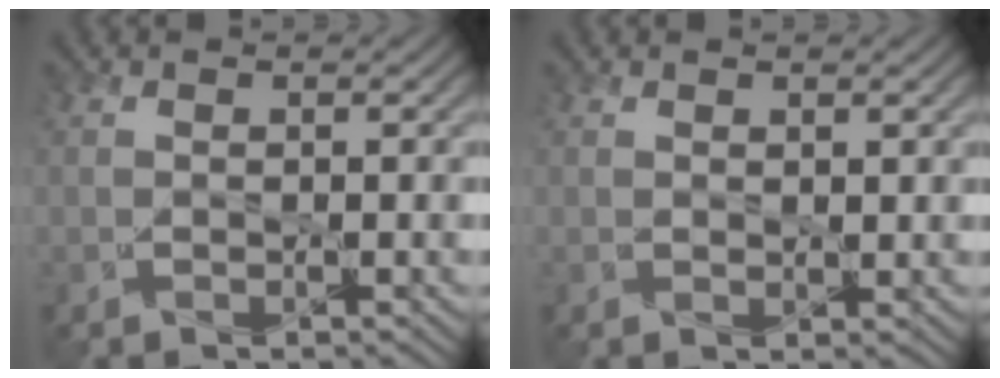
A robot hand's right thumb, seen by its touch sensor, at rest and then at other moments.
{"total": 0.9, "force": [0.8, 0.0, 0.5], "torque": [-0.013, 0.000, 0.018]}